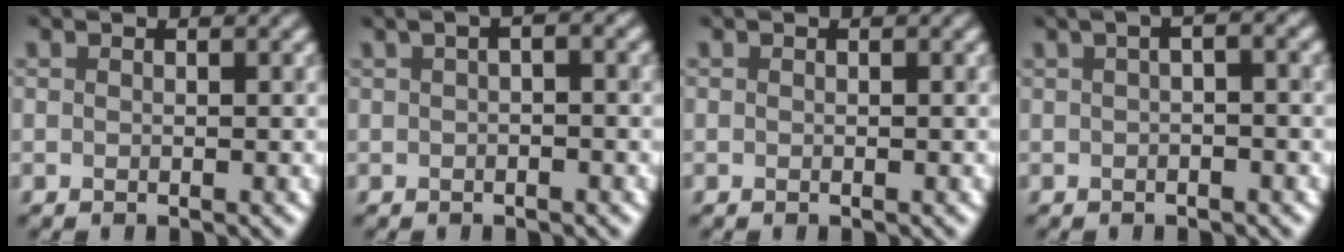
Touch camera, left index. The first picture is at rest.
{"total": 2.2, "force": [0.6, 0.7, 2.0], "torque": [-0.031, 0.012, 0.005]}
{"total": 0.0}
{"total": 2.8, "force": [0.7, 0.9, 2.5], "torque": [-0.035, 0.015, 0.003]}